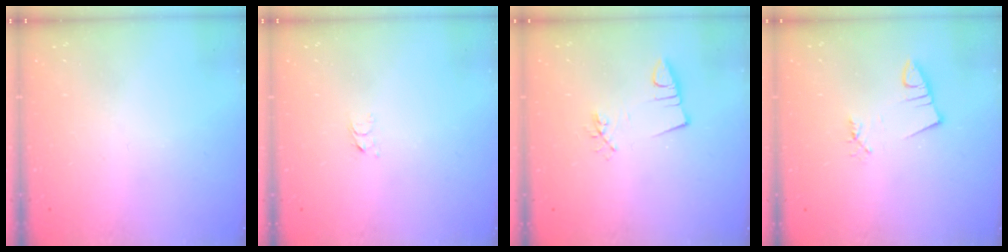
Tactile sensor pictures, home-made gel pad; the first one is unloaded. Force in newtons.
{"total": 2.6, "press": 2.6, "slide": 0.2}
{"total": 3.0, "press": 2.4, "slide": 1.9}
{"total": 1.1, "press": 1.1, "slide": 0.0}